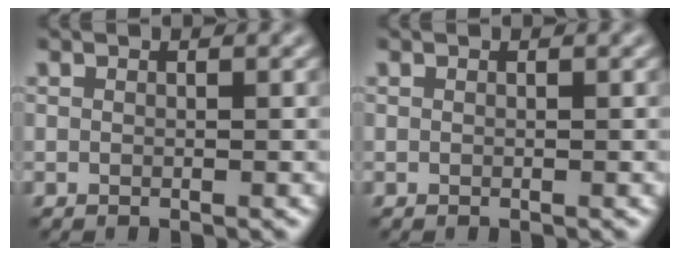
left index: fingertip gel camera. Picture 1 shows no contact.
{"total": 0.0}